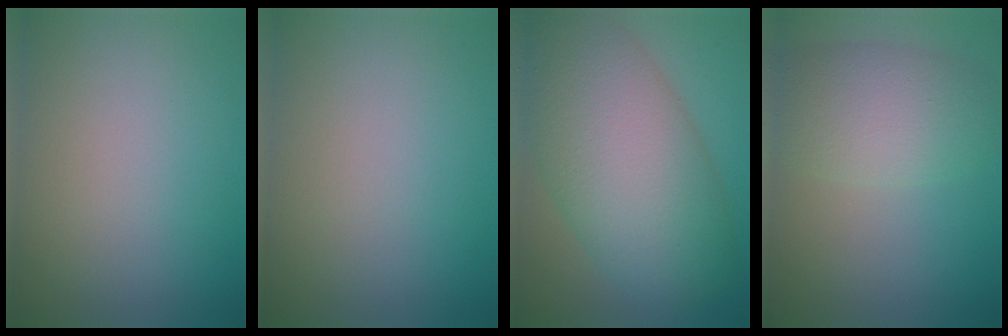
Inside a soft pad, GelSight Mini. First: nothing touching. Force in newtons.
{"total": 0.0}
{"total": 13.0, "press": 12.9, "slide": 0.8}
{"total": 5.4, "press": 5.4, "slide": 0.2}